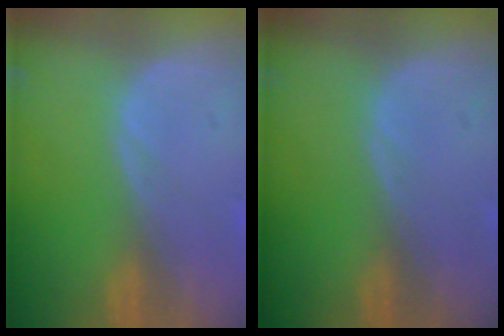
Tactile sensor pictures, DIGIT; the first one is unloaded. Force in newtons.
{"total": 0.0}